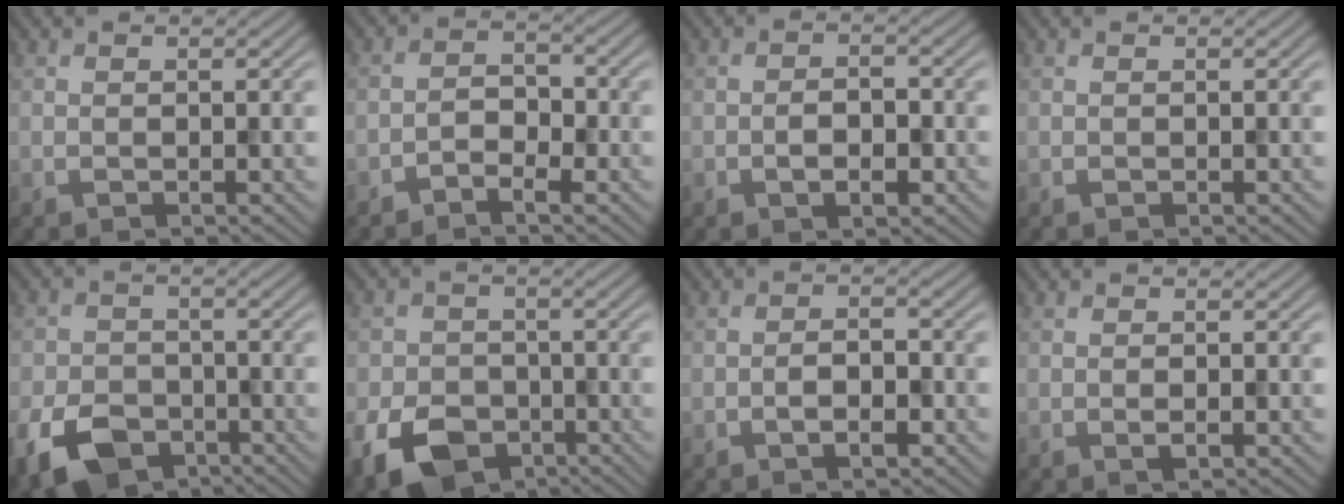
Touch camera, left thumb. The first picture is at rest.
{"total": 2.7, "force": [-1.9, 1.3, 1.5], "torque": [-0.024, 0.009, -0.042]}
{"total": 3.1, "force": [-1.1, 1.7, 2.3], "torque": [-0.036, 0.002, -0.023]}
{"total": 0.0}
{"total": 8.6, "force": [-4.8, 5.5, 4.4], "torque": [-0.106, -0.019, -0.094]}
{"total": 8.8, "force": [-4.5, 6.1, 4.4], "torque": [-0.107, -0.023, -0.087]}
{"total": 2.8, "force": [-1.3, 1.3, 2.2], "torque": [-0.034, 0.005, -0.027]}
{"total": 1.1, "force": [-0.3, 0.5, 0.9], "torque": [-0.018, 0.001, -0.006]}